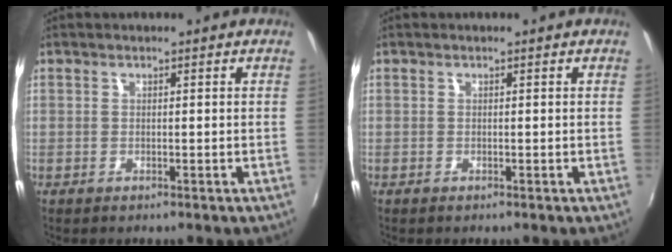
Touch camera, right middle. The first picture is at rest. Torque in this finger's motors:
{"motor_torque": [0.01, -0.06, 0.01, 0.00]}